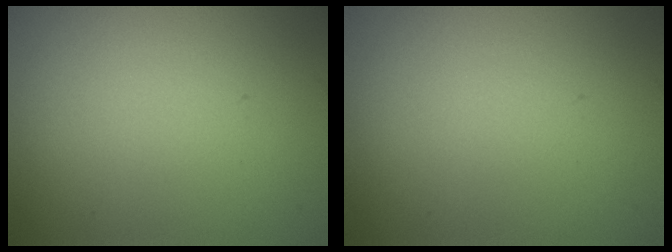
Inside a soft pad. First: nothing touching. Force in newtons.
{"total": 0.0}